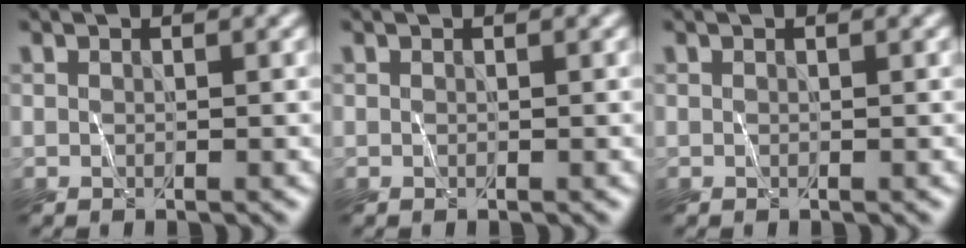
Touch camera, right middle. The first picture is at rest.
{"total": 0.0}
{"total": 0.0}